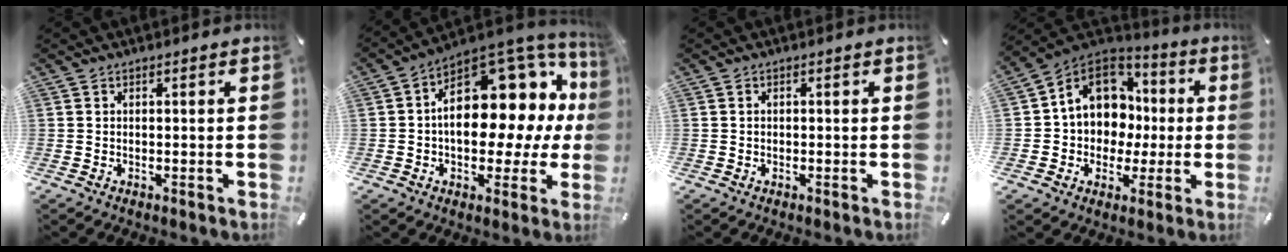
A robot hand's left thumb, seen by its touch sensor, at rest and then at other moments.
{"total": 18.7, "force": [4.0, 11.9, 13.8], "torque": [-0.157, -0.057, 0.068]}
{"total": 0.7, "force": [0.0, 0.5, 0.5], "torque": [-0.011, 0.002, -0.001]}
{"total": 13.3, "force": [1.3, 11.9, 5.7], "torque": [-0.116, 0.000, 0.032]}